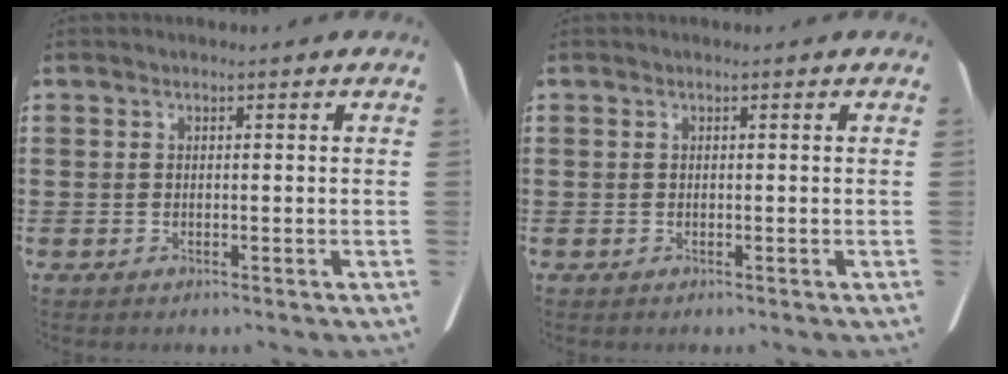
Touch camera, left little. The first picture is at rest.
{"total": 0.0}